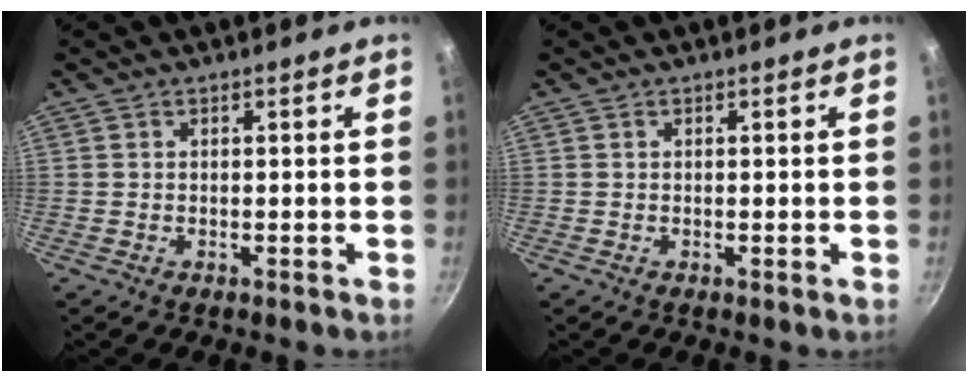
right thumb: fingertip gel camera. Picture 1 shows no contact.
{"total": 0.0}